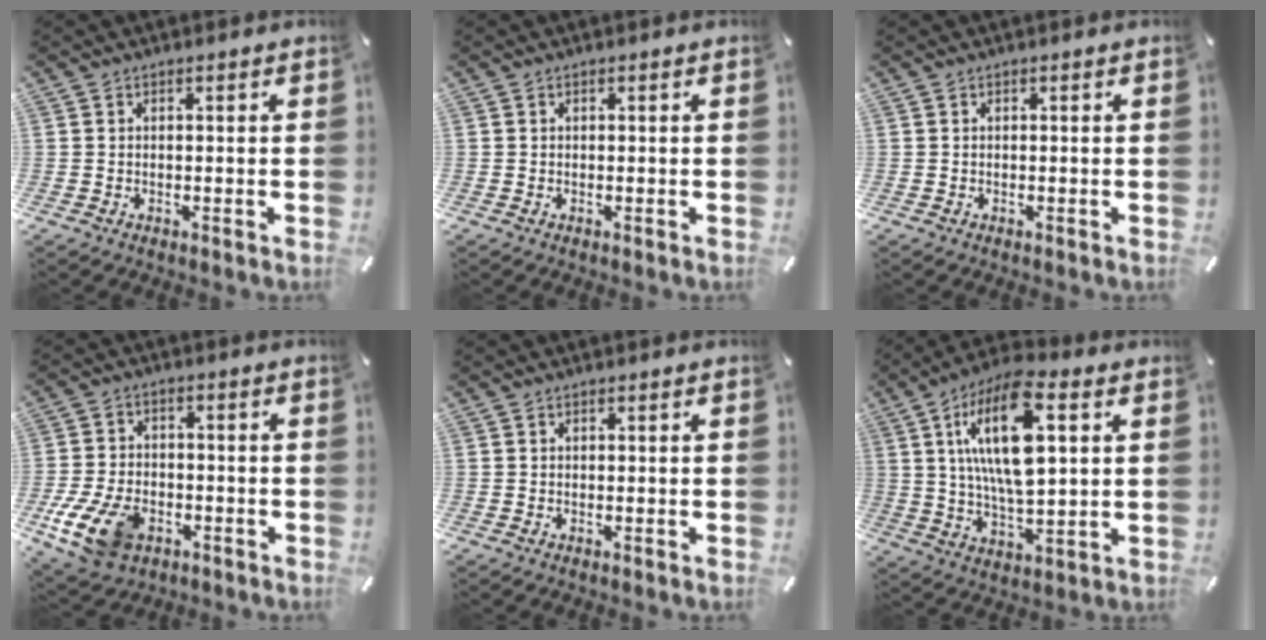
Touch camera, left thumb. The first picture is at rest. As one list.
[{"total": 0.0}, {"total": 0.0}, {"total": 12.1, "force": [-4.9, 8.2, 7.5], "torque": [-0.161, 0.016, -0.086]}, {"total": 0.0}, {"total": 18.2, "force": [5.6, 7.1, 15.7], "torque": [-0.312, -0.011, 0.086]}]